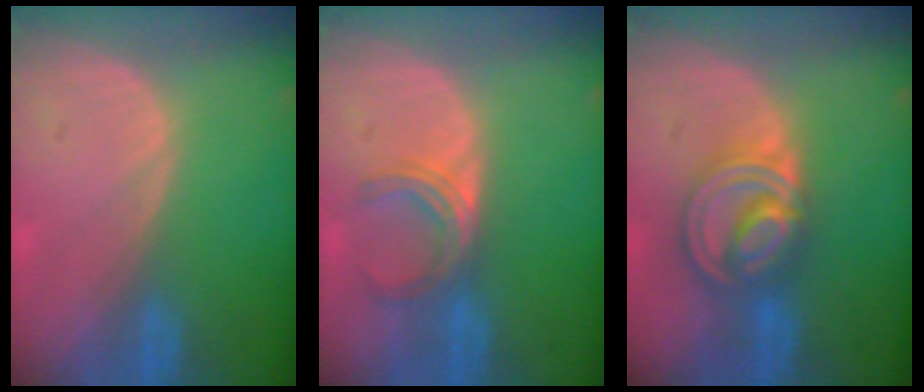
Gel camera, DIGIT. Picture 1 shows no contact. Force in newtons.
{"total": 5.1, "press": 4.5, "slide": 2.4}
{"total": 8.6, "press": 7.2, "slide": 4.7}